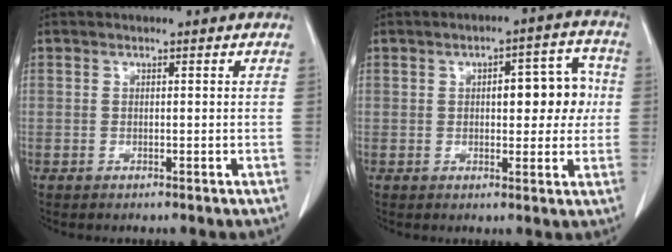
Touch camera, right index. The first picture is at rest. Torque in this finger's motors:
{"motor_torque": [0.65, -0.10, 0.32, 0.08]}